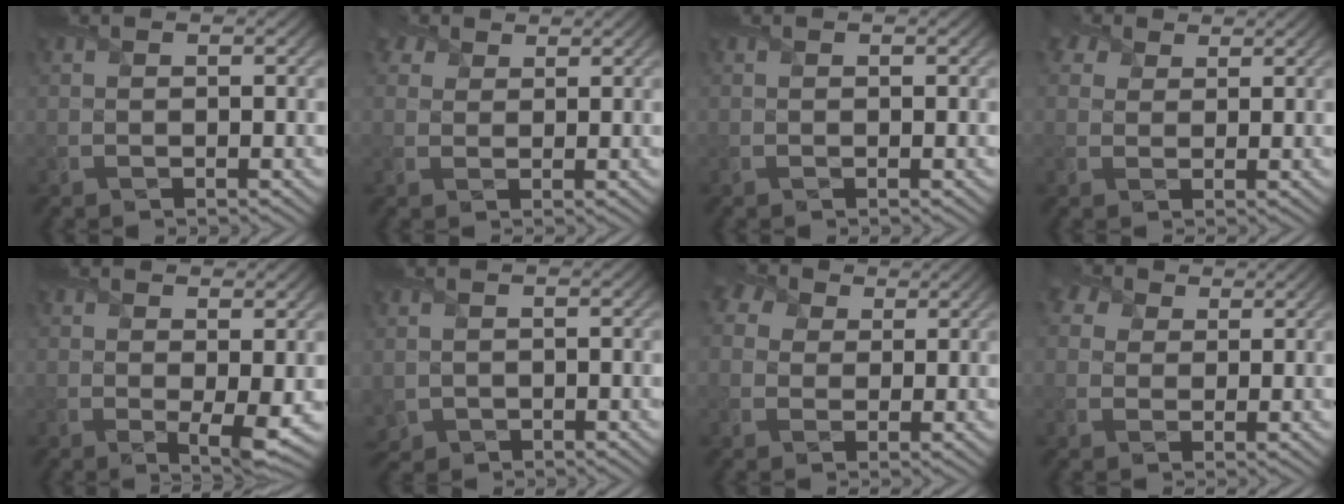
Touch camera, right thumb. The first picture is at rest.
{"total": 3.4, "force": [2.4, 2.2, 1.1], "torque": [-0.035, 0.000, 0.051]}
{"total": 0.0}
{"total": 4.0, "force": [2.6, 2.6, 1.5], "torque": [-0.045, 0.004, 0.050]}
{"total": 3.1, "force": [0.4, 0.7, 3.0], "torque": [-0.055, -0.012, 0.010]}
{"total": 1.8, "force": [-0.2, 1.6, 0.8], "torque": [-0.031, -0.011, -0.002]}
{"total": 5.3, "force": [2.5, 4.0, 2.5], "torque": [-0.082, 0.016, 0.039]}
{"total": 4.8, "force": [2.6, 3.4, 2.1], "torque": [-0.067, 0.015, 0.039]}